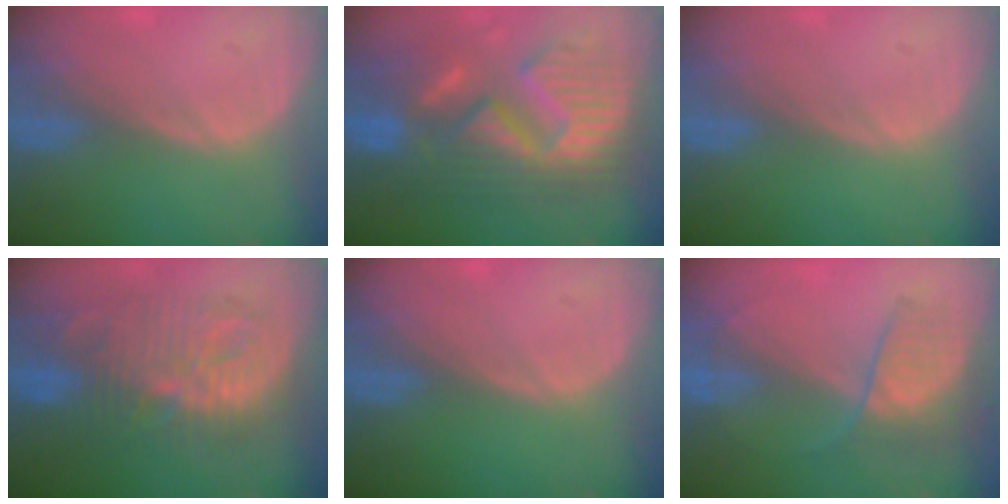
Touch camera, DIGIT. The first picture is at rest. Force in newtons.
{"total": 13.2, "press": 13.2, "slide": 1.2}
{"total": 0.0}
{"total": 11.1, "press": 11.1, "slide": 0.7}
{"total": 0.0}
{"total": 7.0, "press": 6.0, "slide": 3.7}